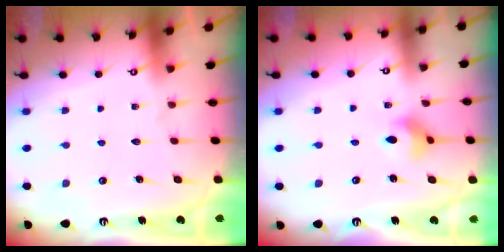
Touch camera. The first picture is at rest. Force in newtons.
{"total": 5.9, "press": 5.8, "slide": 0.7}